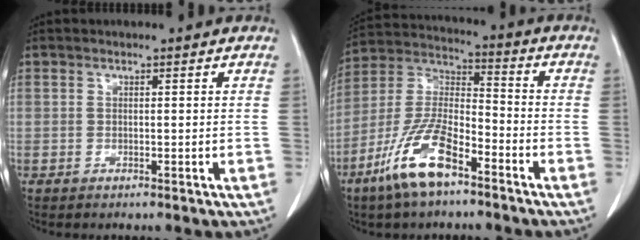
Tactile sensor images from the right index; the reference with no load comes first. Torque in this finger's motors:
{"motor_torque": [0.46, -0.40, -0.23, -0.10]}